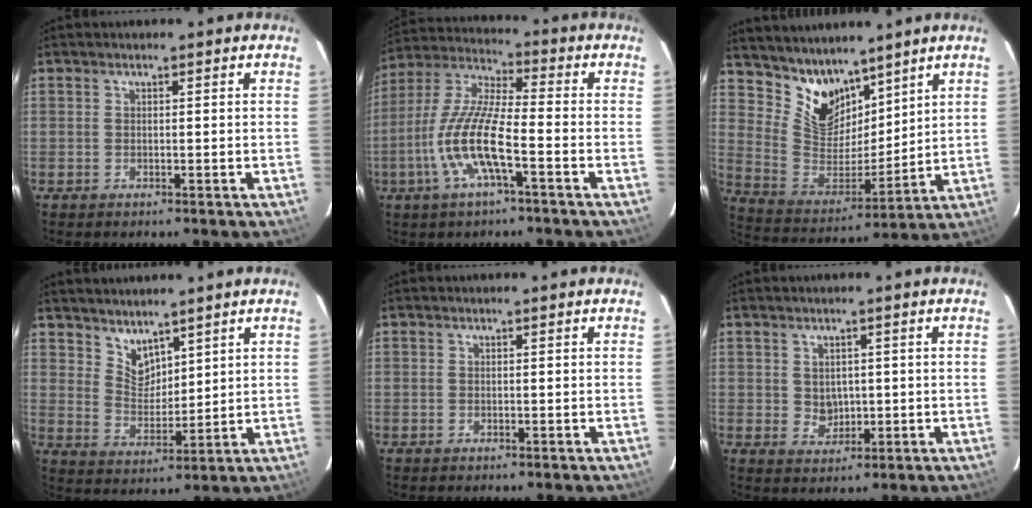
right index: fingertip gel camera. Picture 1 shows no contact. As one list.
[{"total": 12.7, "force": [-4.8, 2.2, 11.6], "torque": [-0.244, -0.005, -0.096]}, {"total": 12.7, "force": [9.7, 6.8, 4.5], "torque": [-0.094, -0.001, 0.197]}, {"total": 5.9, "force": [4.9, 2.8, 1.8], "torque": [-0.023, -0.001, 0.098]}, {"total": 0.0}, {"total": 3.2, "force": [0.5, 2.9, 1.3], "torque": [-0.021, 0.004, 0.015]}]